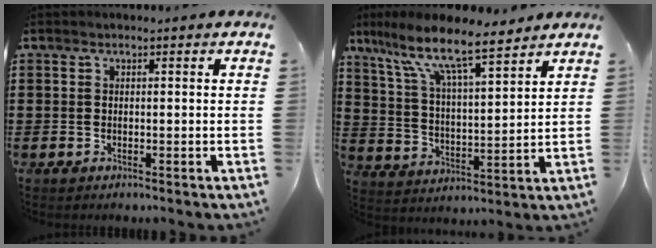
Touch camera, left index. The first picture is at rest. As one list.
[{"total": 10.1, "force": [7.8, 1.8, 6.1], "torque": [-0.144, -0.034, 0.132]}]